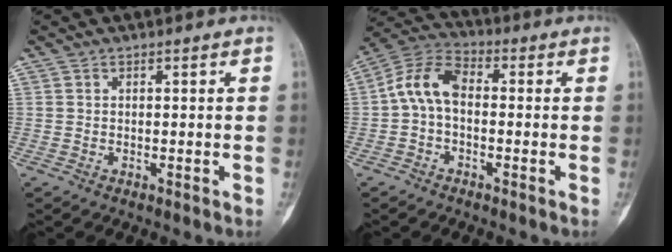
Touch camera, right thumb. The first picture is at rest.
{"total": 8.5, "force": [-0.5, 5.3, 6.7], "torque": [-0.123, 0.029, -0.025]}